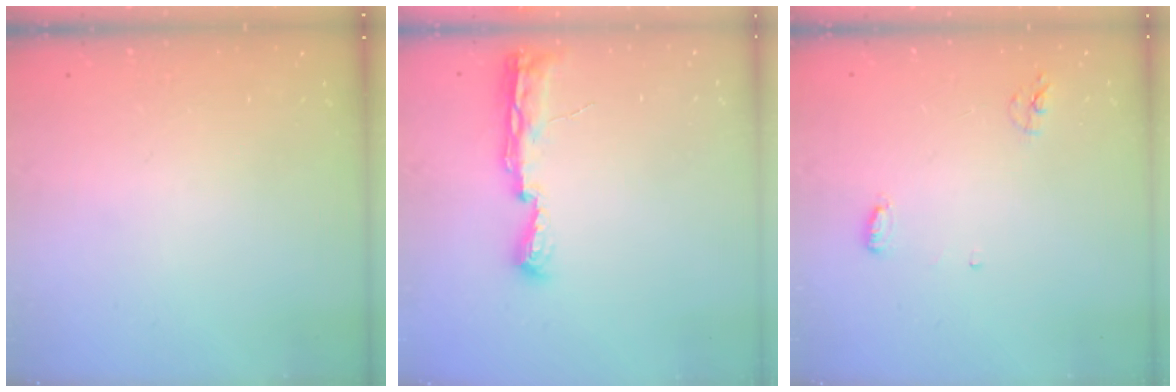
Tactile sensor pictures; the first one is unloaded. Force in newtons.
{"total": 8.1, "press": 8.0, "slide": 0.9}
{"total": 5.4, "press": 5.3, "slide": 1.1}